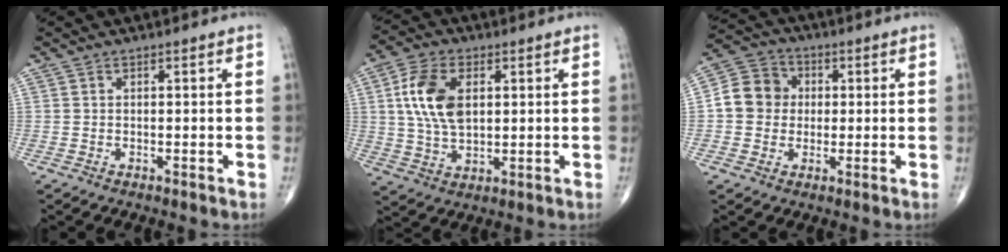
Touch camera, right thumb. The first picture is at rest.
{"total": 13.3, "force": [2.8, 7.6, 10.5], "torque": [-0.200, 0.000, 0.054]}
{"total": 8.9, "force": [0.3, 8.0, 3.7], "torque": [-0.042, 0.020, -0.008]}